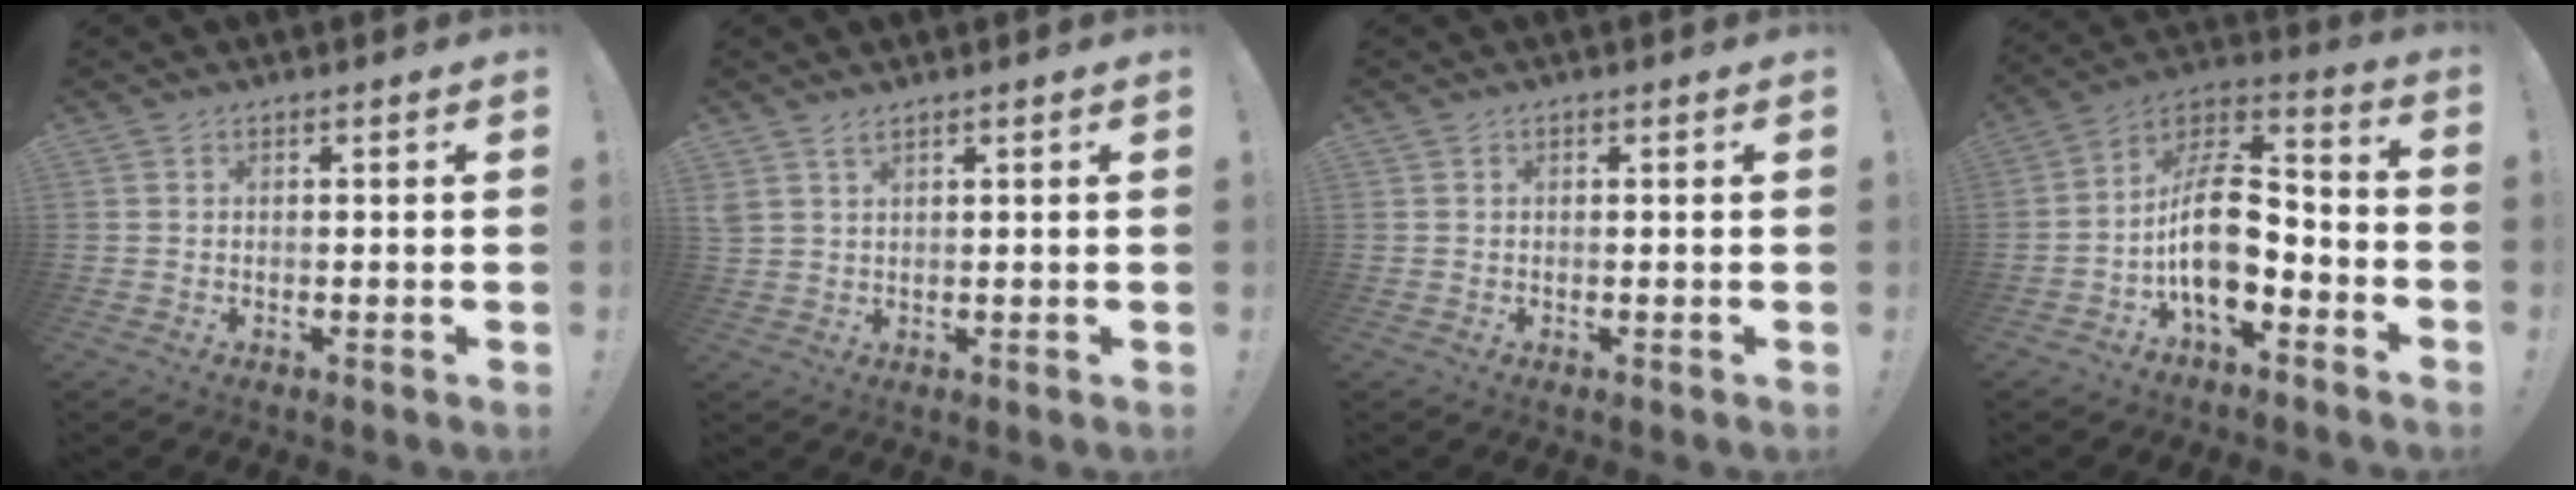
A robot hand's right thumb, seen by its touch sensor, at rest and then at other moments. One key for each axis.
{"total": 2.3, "fx": 1.7, "fy": 0.5, "fz": 1.6, "tx": -0.037, "ty": -0.003, "tz": 0.032}
{"total": 0.0}
{"total": 16.7, "fx": -4.5, "fy": 8.8, "fz": 13.5, "tx": -0.247, "ty": 0.026, "tz": -0.071}